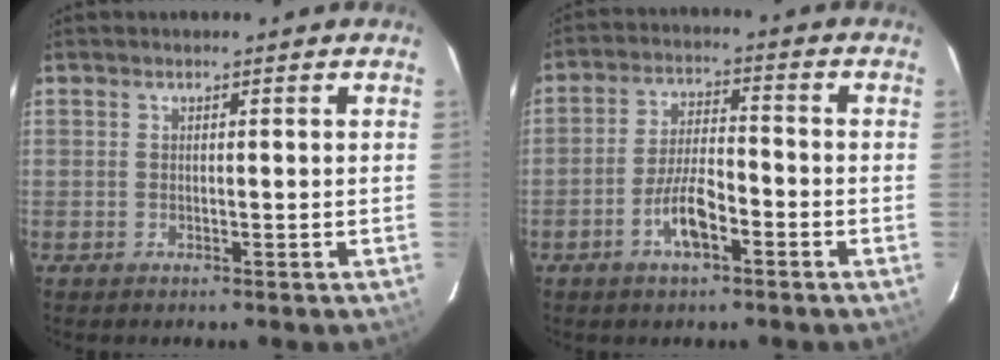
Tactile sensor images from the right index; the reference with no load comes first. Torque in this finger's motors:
{"motor_torque": [1.36, -0.58, 0.49, 0.09]}